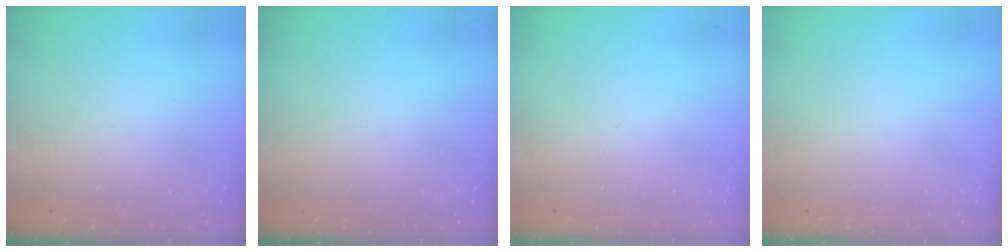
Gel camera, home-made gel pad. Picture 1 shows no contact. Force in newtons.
{"total": 0.0}
{"total": 1.9, "press": 1.9, "slide": 0.1}
{"total": 1.8, "press": 1.7, "slide": 0.1}